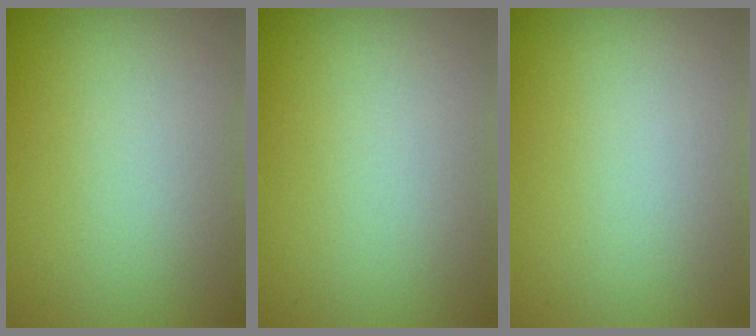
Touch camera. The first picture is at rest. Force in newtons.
{"total": 0.0}
{"total": 0.0}